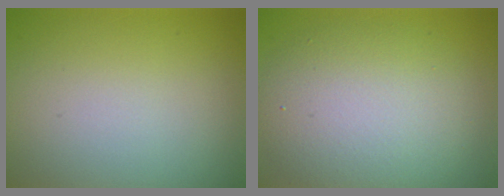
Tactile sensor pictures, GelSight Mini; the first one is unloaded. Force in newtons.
{"total": 6.8, "press": 6.8, "slide": 0.4}